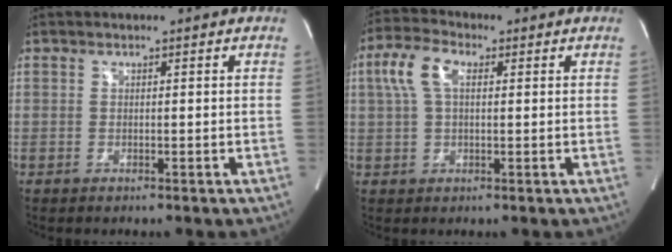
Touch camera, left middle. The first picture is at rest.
{"total": 6.0, "force": [1.7, 2.8, 5.1], "torque": [-0.125, 0.026, 0.035]}